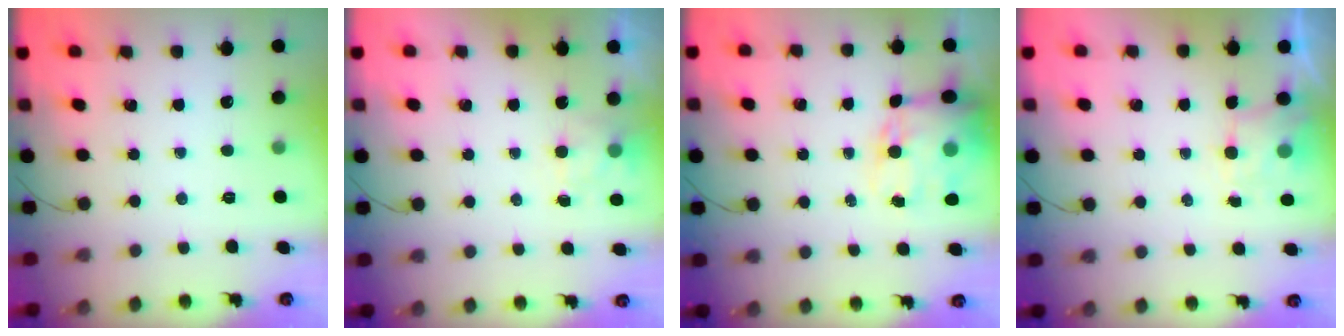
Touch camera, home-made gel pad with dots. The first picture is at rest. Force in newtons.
{"total": 3.0, "press": 2.7, "slide": 1.4}
{"total": 14.8, "press": 14.3, "slide": 3.9}
{"total": 2.0, "press": 1.8, "slide": 1.0}